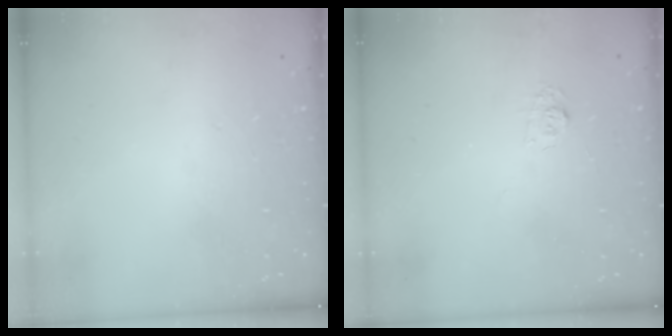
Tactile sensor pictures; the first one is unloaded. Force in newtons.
{"total": 4.3, "press": 4.2, "slide": 0.6}